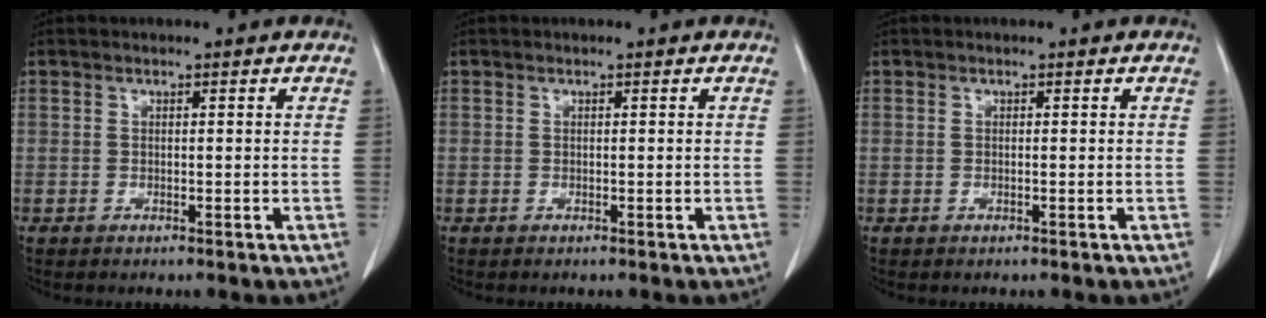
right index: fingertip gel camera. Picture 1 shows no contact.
{"total": 0.0}
{"total": 0.0}